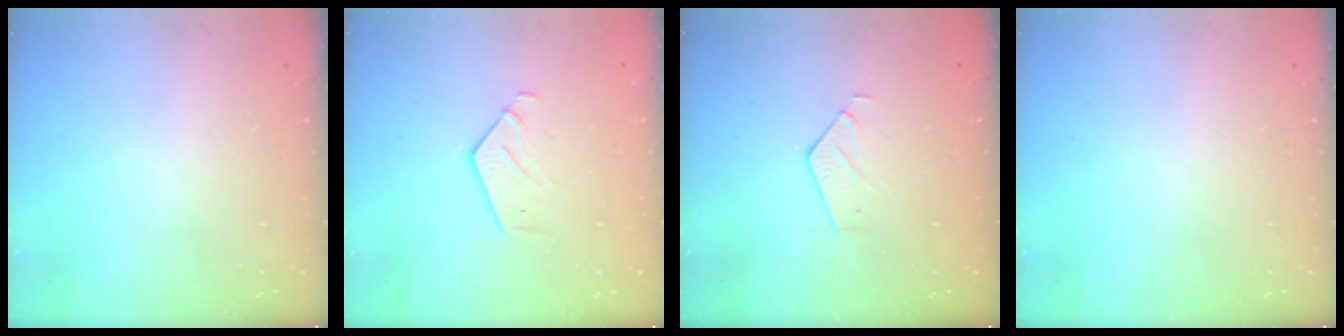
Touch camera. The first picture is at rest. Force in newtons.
{"total": 3.9, "press": 3.9, "slide": 0.2}
{"total": 3.1, "press": 3.1, "slide": 0.2}
{"total": 0.0}